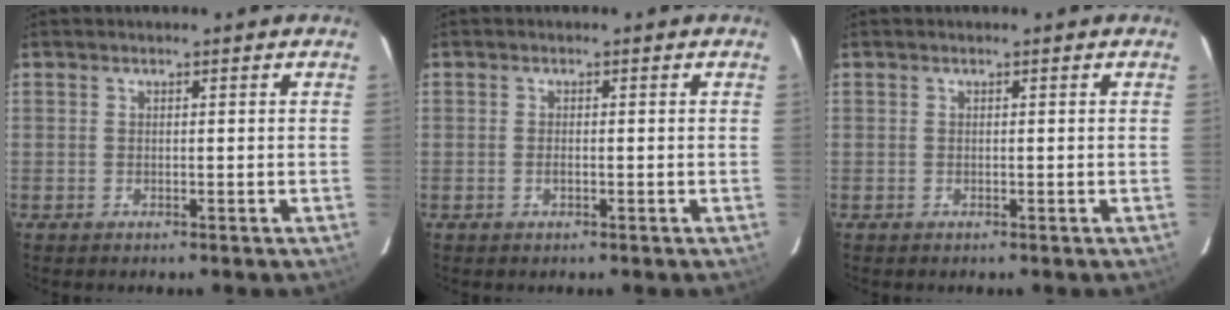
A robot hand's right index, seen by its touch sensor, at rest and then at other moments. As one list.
[{"total": 0.8, "force": [-0.3, 0.3, 0.7], "torque": [-0.014, 0.001, -0.007]}, {"total": 0.0}]